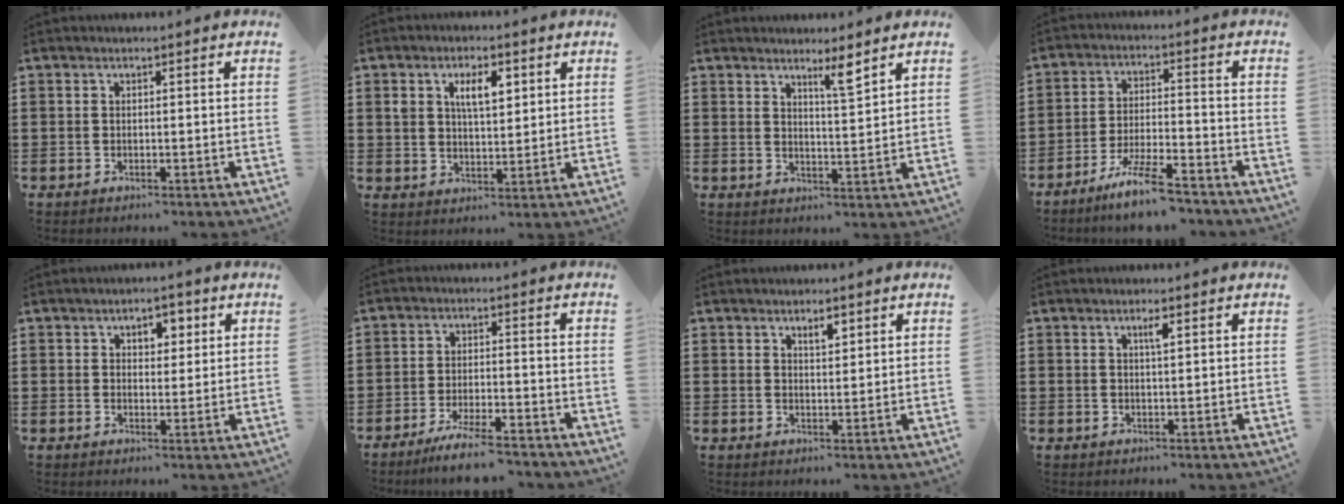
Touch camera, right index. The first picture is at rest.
{"total": 5.5, "force": [2.2, 2.7, 4.3], "torque": [-0.079, 0.005, 0.033]}
{"total": 4.0, "force": [3.2, 0.0, 2.5], "torque": [-0.041, -0.008, 0.051]}
{"total": 7.8, "force": [-6.5, 0.4, 4.3], "torque": [-0.086, -0.002, -0.124]}
{"total": 3.2, "force": [1.4, 2.1, 1.9], "torque": [-0.030, 0.006, 0.017]}
{"total": 5.4, "force": [-4.8, 0.0, 2.6], "torque": [-0.056, -0.012, -0.092]}
{"total": 2.3, "force": [1.5, 0.9, 1.4], "torque": [-0.023, 0.002, 0.025]}
{"total": 1.8, "force": [0.8, 0.3, 1.6], "torque": [-0.024, -0.001, 0.011]}